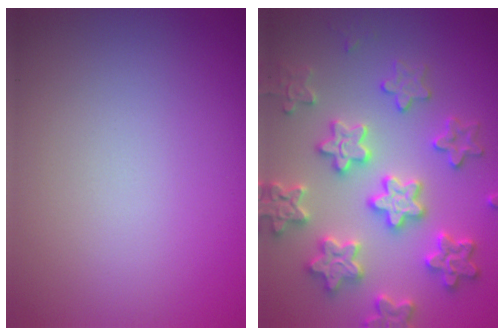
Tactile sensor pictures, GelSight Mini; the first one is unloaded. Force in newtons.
{"total": 6.1, "press": 6.0, "slide": 1.3}